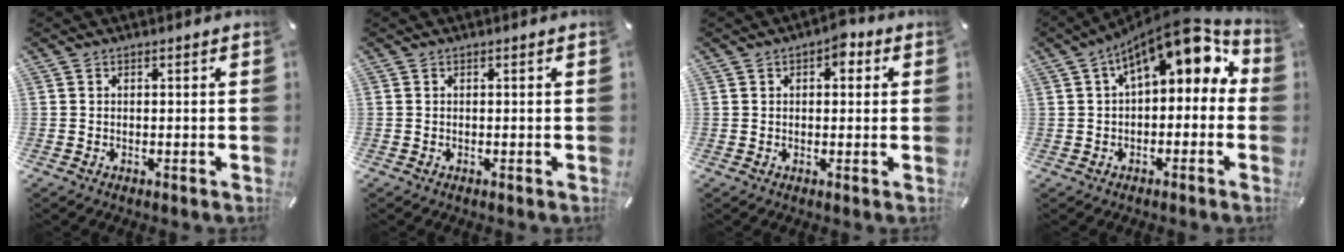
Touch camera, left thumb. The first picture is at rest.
{"total": 0.0}
{"total": 3.5, "force": [1.2, 2.4, 2.3], "torque": [-0.025, 0.002, 0.013]}
{"total": 12.5, "force": [6.1, 5.4, 9.4], "torque": [-0.142, -0.041, 0.104]}